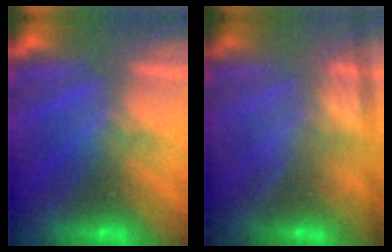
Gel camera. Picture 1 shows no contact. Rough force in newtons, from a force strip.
{"total": 3.3}